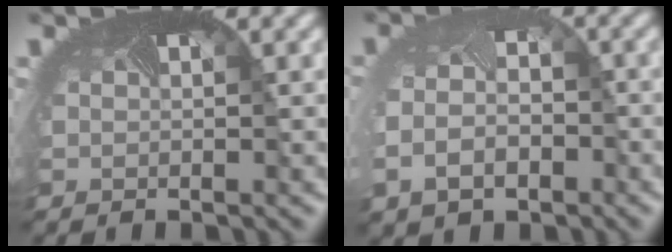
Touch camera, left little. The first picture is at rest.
{"total": 4.8, "force": [-1.6, 3.7, 2.6], "torque": [-0.074, -0.032, -0.020]}